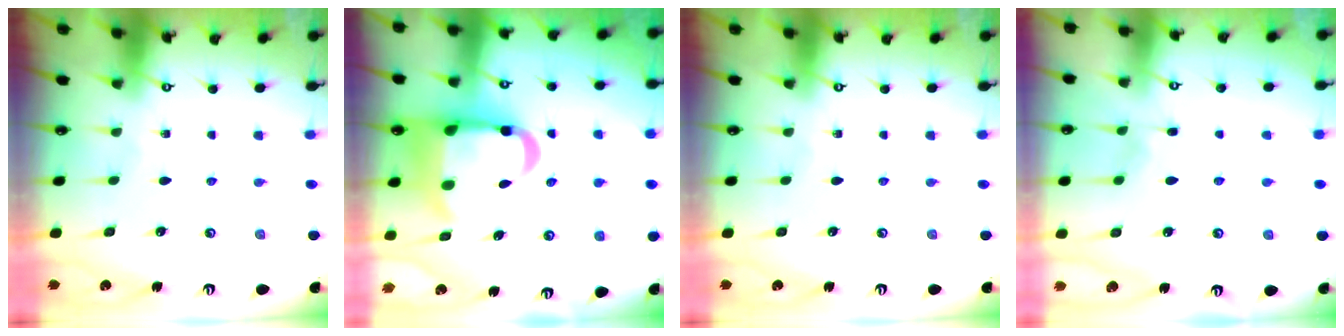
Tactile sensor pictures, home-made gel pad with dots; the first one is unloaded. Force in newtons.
{"total": 17.8, "press": 17.7, "slide": 2.0}
{"total": 0.0}
{"total": 4.2, "press": 4.2, "slide": 0.6}